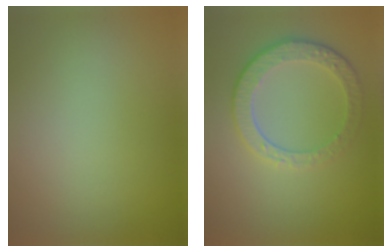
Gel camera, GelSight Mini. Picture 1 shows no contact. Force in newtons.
{"total": 4.5, "press": 3.4, "slide": 3.0}